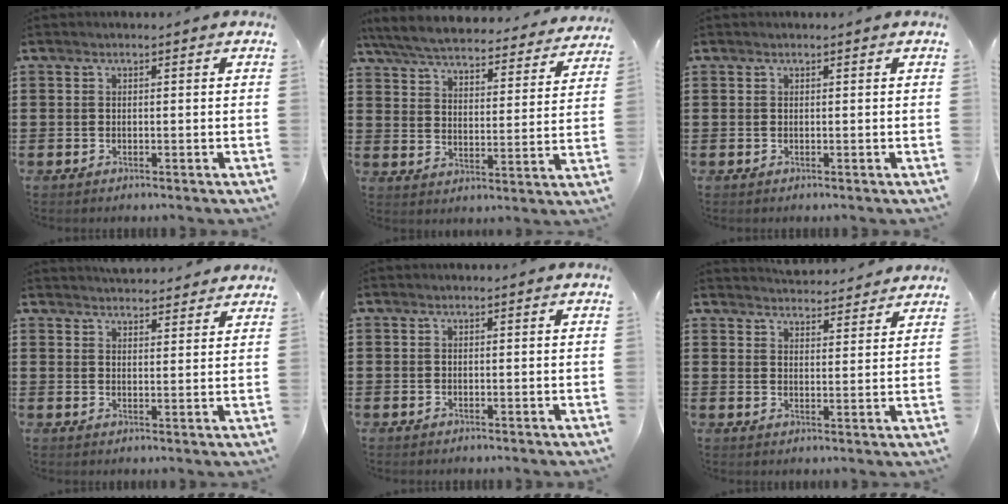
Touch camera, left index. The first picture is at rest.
{"total": 5.9, "force": [5.7, 0.3, 1.6], "torque": [-0.058, -0.037, 0.096]}
{"total": 0.0}
{"total": 3.7, "force": [3.7, 0.2, 0.1], "torque": [-0.013, -0.014, 0.071]}
{"total": 0.0}
{"total": 4.1, "force": [4.1, 0.2, 0.1], "torque": [-0.007, -0.023, 0.074]}